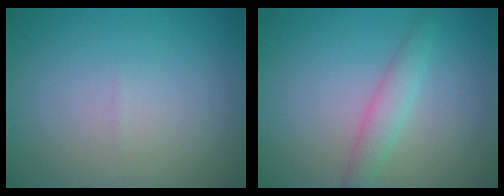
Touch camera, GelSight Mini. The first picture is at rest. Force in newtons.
{"total": 2.3, "press": 2.3, "slide": 0.0}